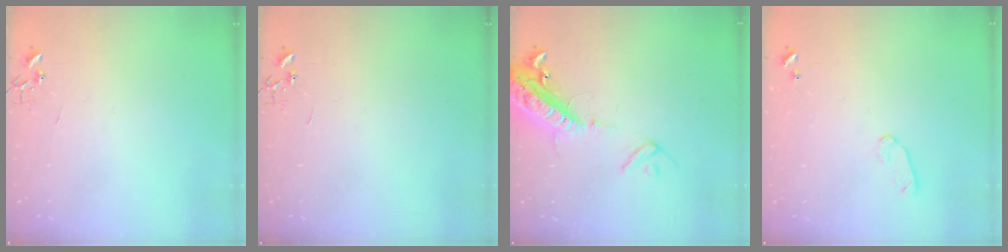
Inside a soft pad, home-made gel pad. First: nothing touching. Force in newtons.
{"total": 0.0}
{"total": 16.4, "press": 16.1, "slide": 3.1}
{"total": 6.8, "press": 6.7, "slide": 1.0}